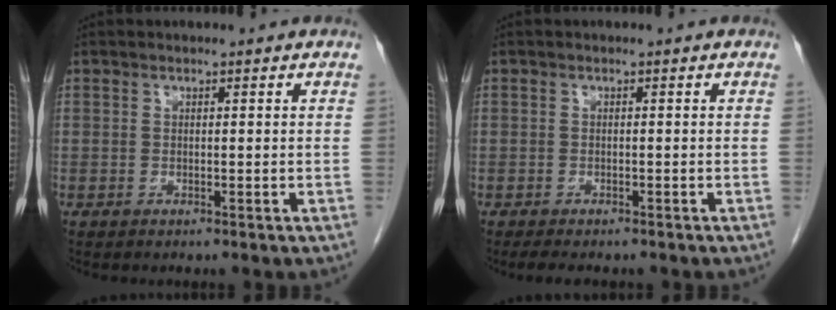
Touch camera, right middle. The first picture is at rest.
{"total": 4.6, "force": [-3.8, 1.6, 2.1], "torque": [-0.034, -0.011, -0.050]}